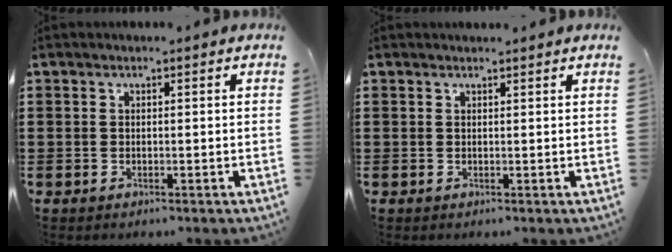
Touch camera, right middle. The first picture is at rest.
{"total": 0.6, "force": [0.6, 0.0, 0.1], "torque": [0.005, -0.004, 0.009]}